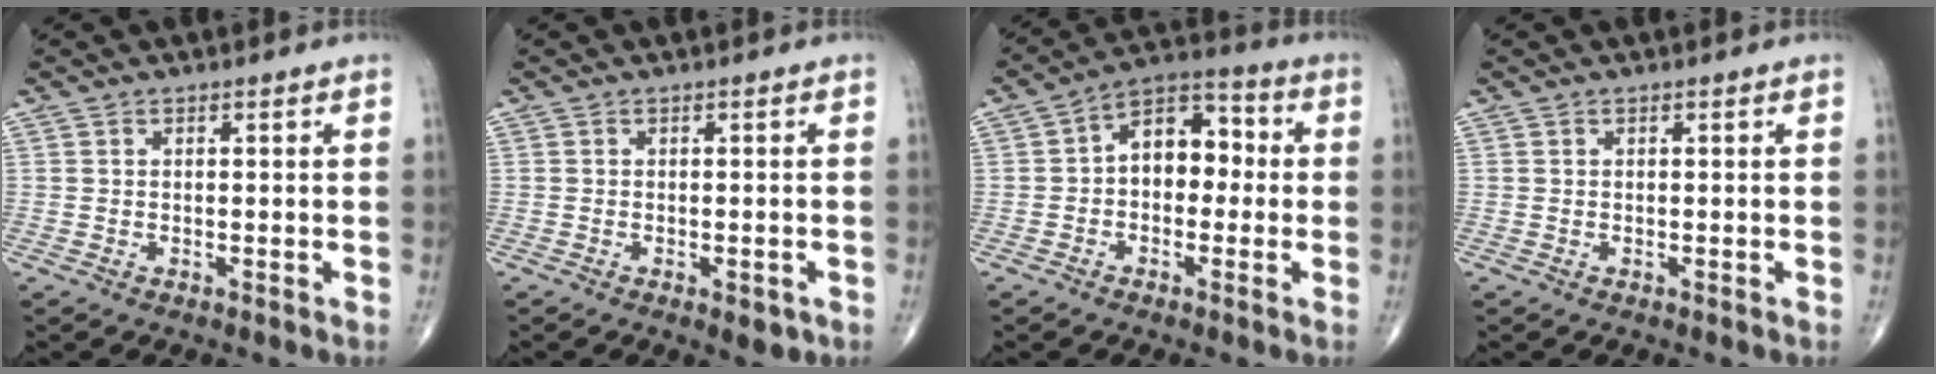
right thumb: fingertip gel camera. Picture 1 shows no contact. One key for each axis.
{"total": 2.7, "fx": -1.2, "fy": 1.2, "fz": 2.1, "tx": -0.021, "ty": 0.002, "tz": -0.010}
{"total": 10.3, "fx": 0.0, "fy": 6.8, "fz": 7.7, "tx": -0.087, "ty": 0.038, "tz": -0.015}
{"total": 0.0}